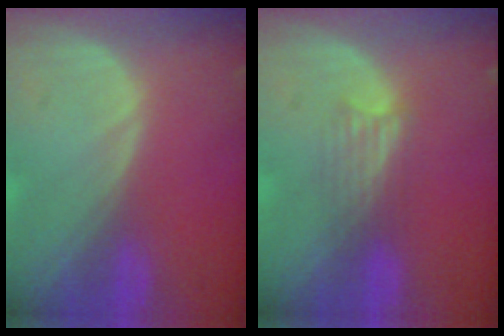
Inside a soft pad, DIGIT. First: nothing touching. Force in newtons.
{"total": 3.2, "press": 2.9, "slide": 1.5}